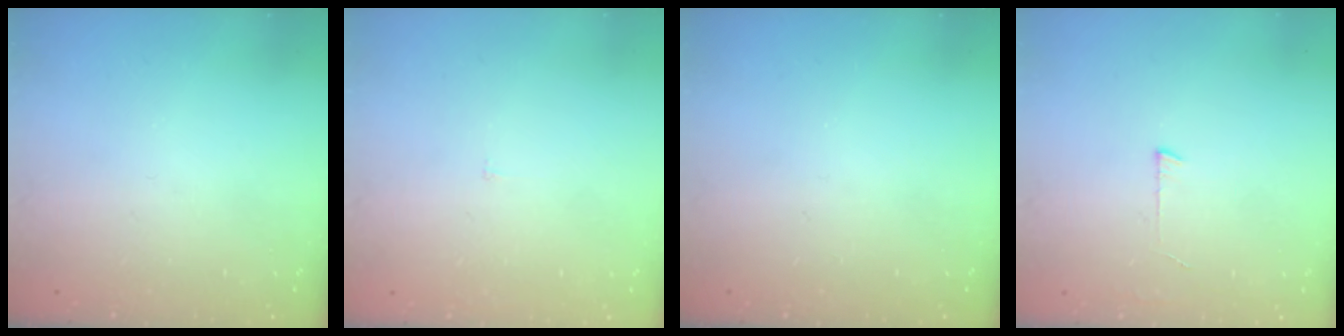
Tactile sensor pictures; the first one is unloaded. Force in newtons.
{"total": 1.8, "press": 1.8, "slide": 0.1}
{"total": 0.0}
{"total": 3.0, "press": 3.0, "slide": 0.3}